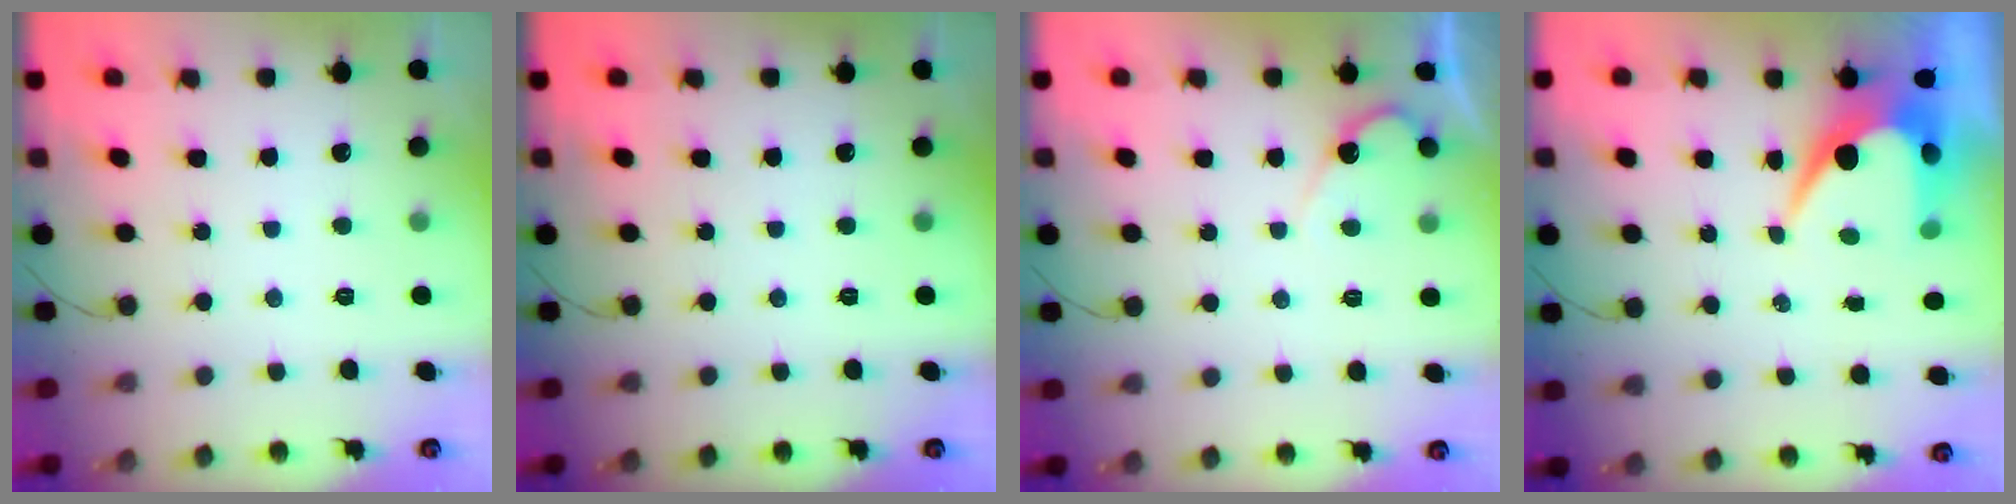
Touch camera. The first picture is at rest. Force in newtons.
{"total": 0.0}
{"total": 5.2, "press": 5.1, "slide": 0.4}
{"total": 8.2, "press": 8.2, "slide": 0.4}